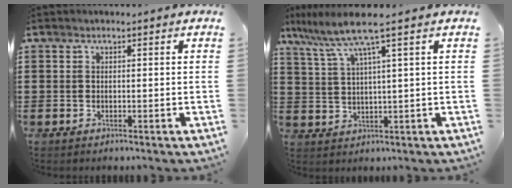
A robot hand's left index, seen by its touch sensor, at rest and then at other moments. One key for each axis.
{"total": 6.5, "fx": 3.9, "fy": -0.2, "fz": 5.2, "tx": -0.122, "ty": -0.018, "tz": 0.062}